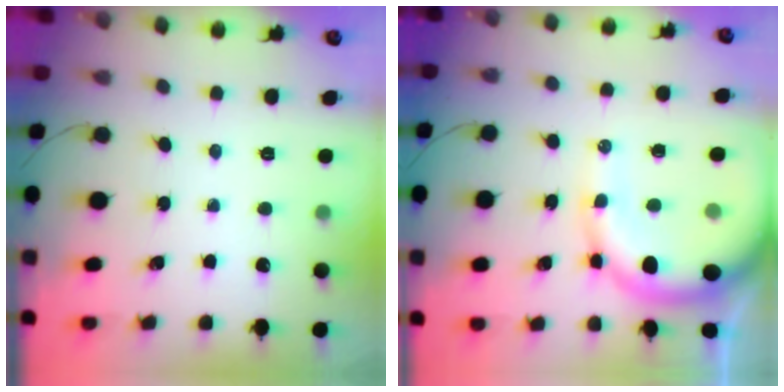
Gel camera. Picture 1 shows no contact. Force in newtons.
{"total": 13.5, "press": 13.4, "slide": 1.5}